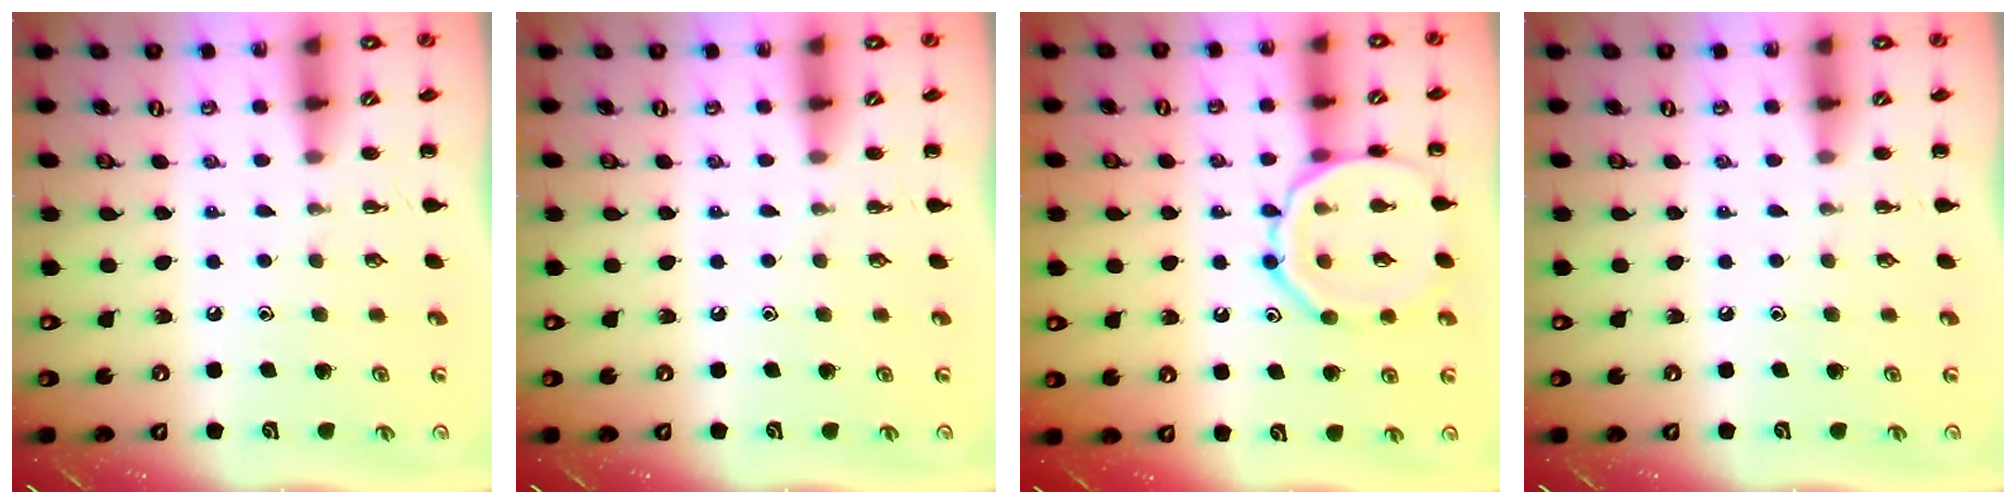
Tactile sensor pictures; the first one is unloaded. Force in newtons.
{"total": 0.0}
{"total": 12.7, "press": 12.6, "slide": 0.7}
{"total": 0.0}